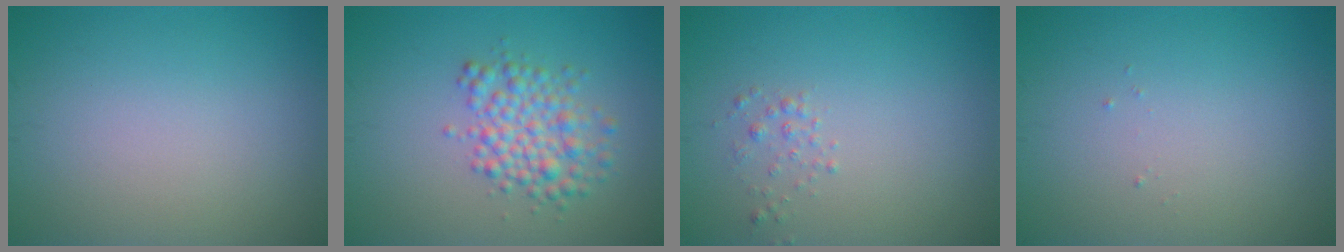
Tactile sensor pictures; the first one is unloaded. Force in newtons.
{"total": 3.8, "press": 3.8, "slide": 0.0}
{"total": 1.0, "press": 1.0, "slide": 0.1}
{"total": 0.0}